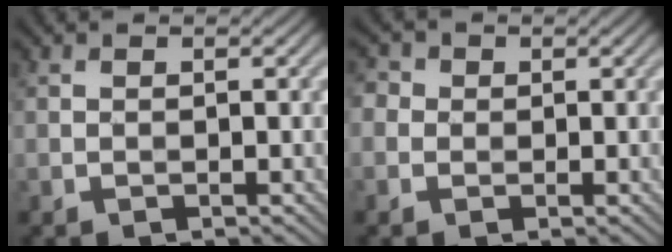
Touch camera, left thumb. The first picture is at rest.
{"total": 2.3, "force": [0.2, 2.2, 0.7], "torque": [-0.025, 0.007, -0.006]}